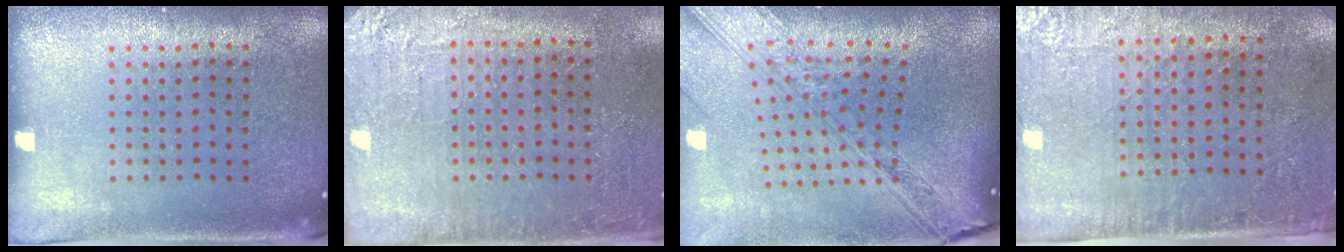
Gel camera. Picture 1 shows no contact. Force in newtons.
{"total": 2.8, "press": 2.8, "slide": 0.4}
{"total": 3.9, "press": 2.8, "slide": 2.7}
{"total": 2.9, "press": 2.5, "slide": 1.5}